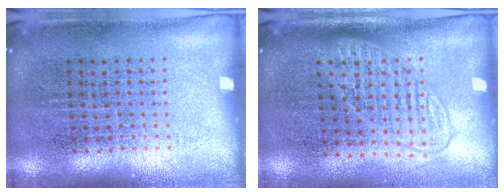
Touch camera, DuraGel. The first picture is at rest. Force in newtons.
{"total": 1.5, "press": 1.3, "slide": 0.7}